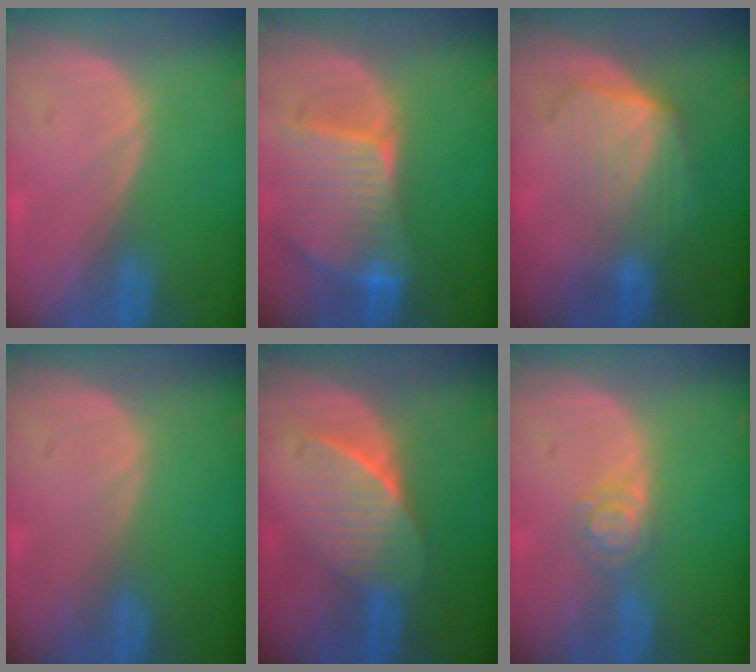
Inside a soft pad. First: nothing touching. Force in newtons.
{"total": 9.4, "press": 8.3, "slide": 4.5}
{"total": 7.2, "press": 6.5, "slide": 3.1}
{"total": 0.0}
{"total": 7.5, "press": 6.6, "slide": 3.6}
{"total": 3.2, "press": 3.1, "slide": 0.4}